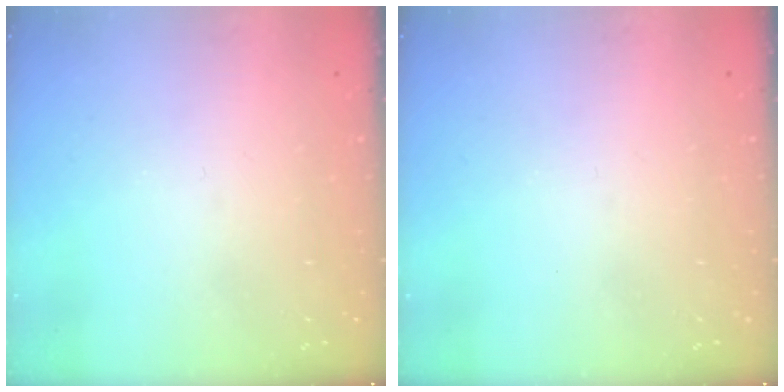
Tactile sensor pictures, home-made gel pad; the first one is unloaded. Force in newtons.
{"total": 0.0}